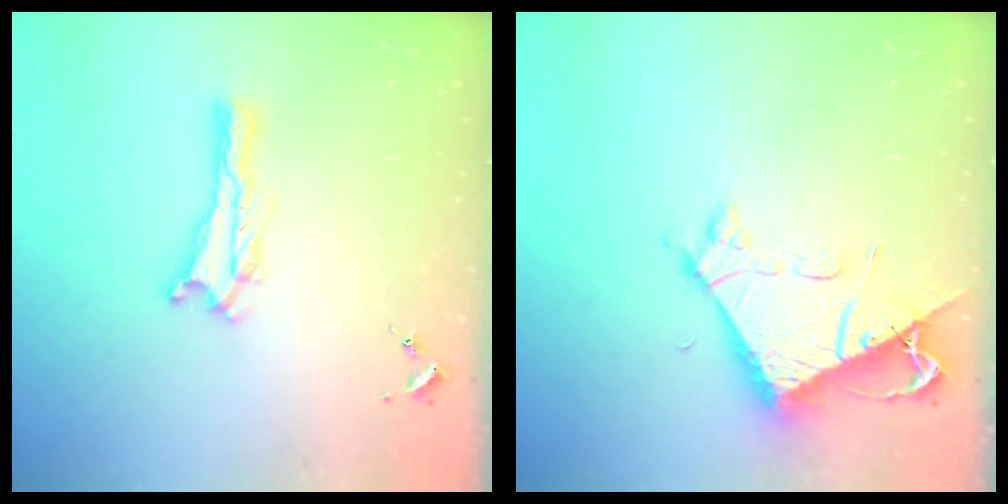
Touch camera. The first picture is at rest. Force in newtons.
{"total": 6.6, "press": 6.5, "slide": 0.6}